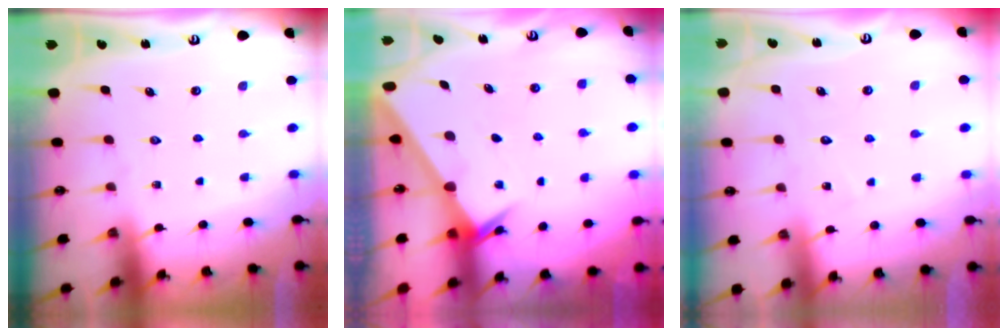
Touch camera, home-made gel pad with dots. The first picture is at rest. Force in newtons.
{"total": 2.0, "press": 2.0, "slide": 0.0}
{"total": 4.2, "press": 4.2, "slide": 0.3}